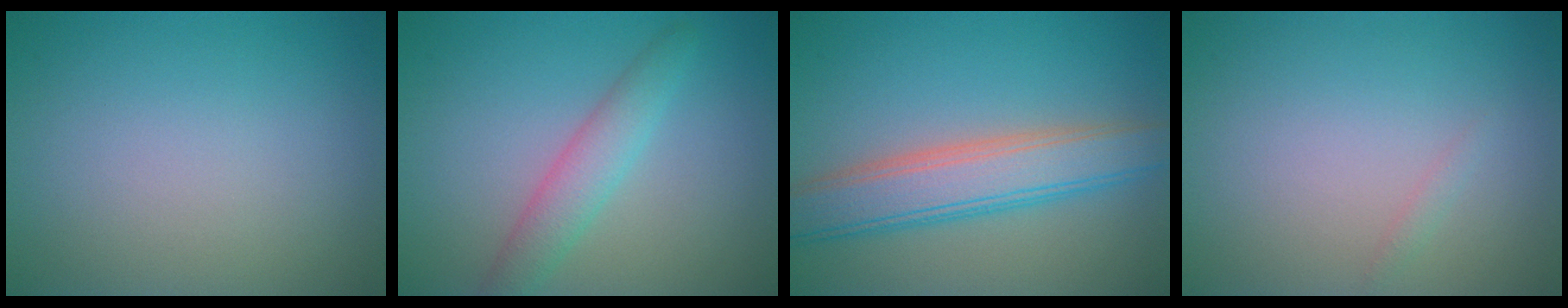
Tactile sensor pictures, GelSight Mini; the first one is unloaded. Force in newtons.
{"total": 3.2, "press": 3.2, "slide": 0.1}
{"total": 5.9, "press": 5.9, "slide": 0.1}
{"total": 0.6, "press": 0.6, "slide": 0.1}